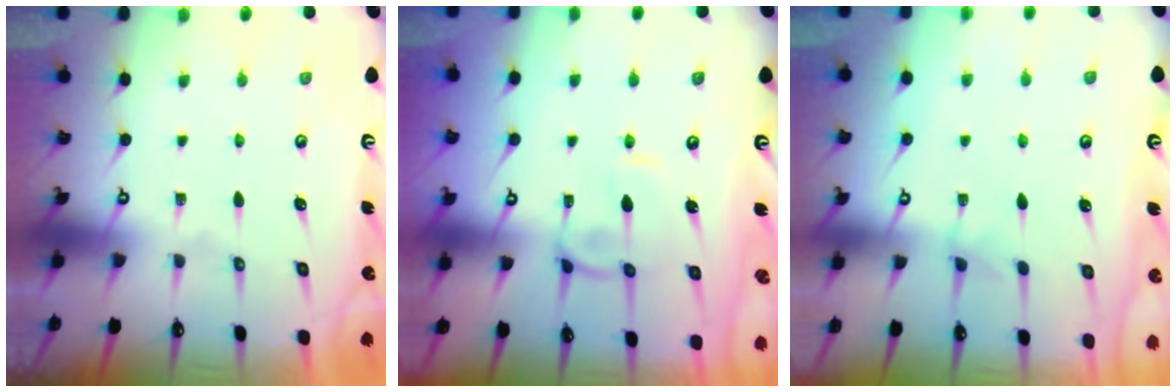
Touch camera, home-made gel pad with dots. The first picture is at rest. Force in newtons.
{"total": 1.5, "press": 1.4, "slide": 0.5}
{"total": 2.7, "press": 2.7, "slide": 0.2}